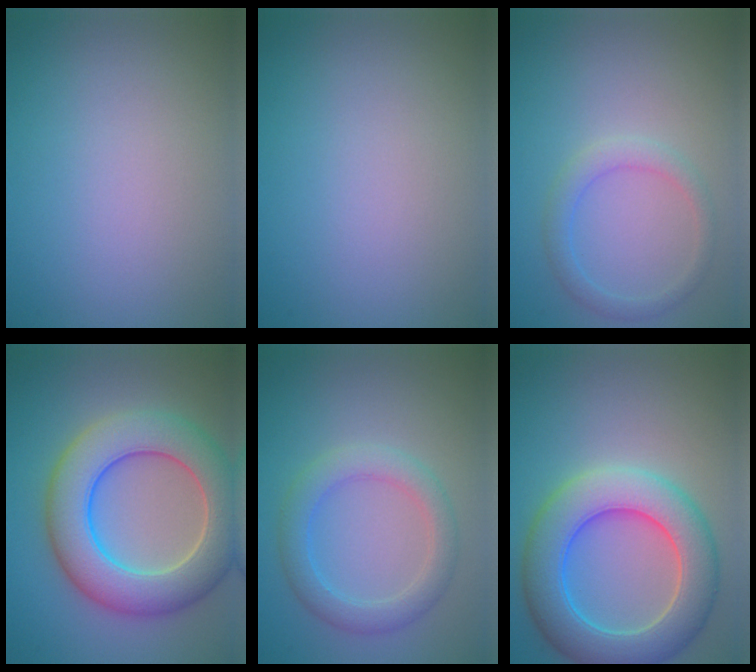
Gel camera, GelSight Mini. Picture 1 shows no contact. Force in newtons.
{"total": 0.0}
{"total": 2.1, "press": 2.0, "slide": 0.3}
{"total": 9.0, "press": 9.0, "slide": 0.5}
{"total": 3.4, "press": 3.4, "slide": 0.0}
{"total": 8.3, "press": 8.3, "slide": 0.5}